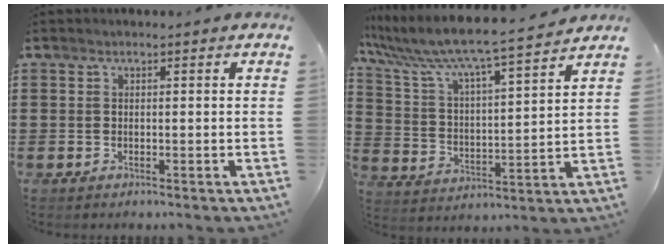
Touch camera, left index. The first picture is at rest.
{"total": 6.9, "force": [6.2, 0.0, 2.9], "torque": [-0.088, -0.049, 0.097]}